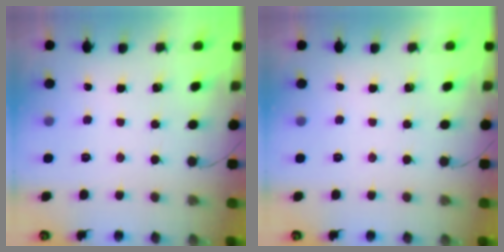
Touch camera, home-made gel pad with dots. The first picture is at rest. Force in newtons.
{"total": 0.0}